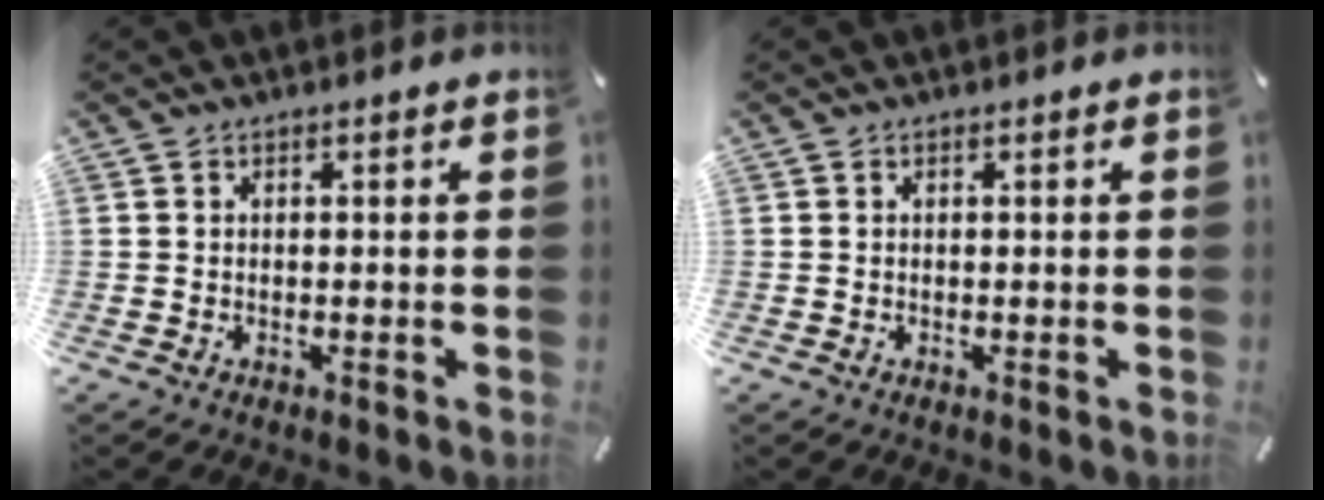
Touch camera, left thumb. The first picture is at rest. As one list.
[{"total": 0.0}]